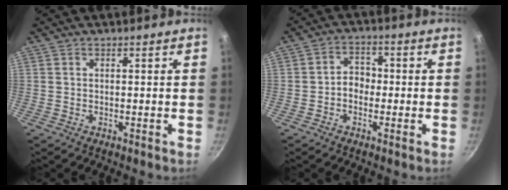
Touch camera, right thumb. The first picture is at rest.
{"total": 4.4, "force": [-0.9, 3.5, 2.4], "torque": [-0.012, 0.019, -0.022]}